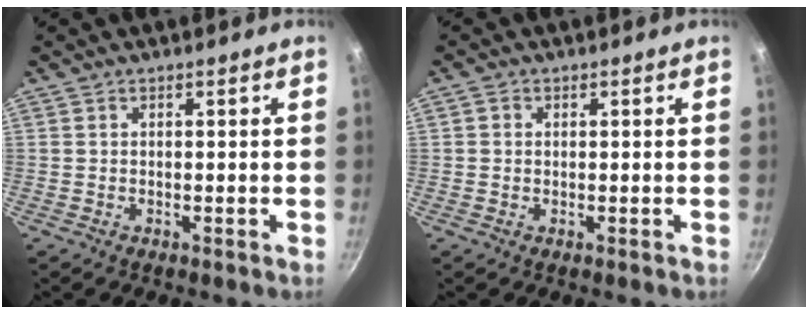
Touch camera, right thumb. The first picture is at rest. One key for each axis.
{"total": 1.2, "fx": 0.2, "fy": 1.1, "fz": 0.4, "tx": -0.006, "ty": 0.002, "tz": 0.000}